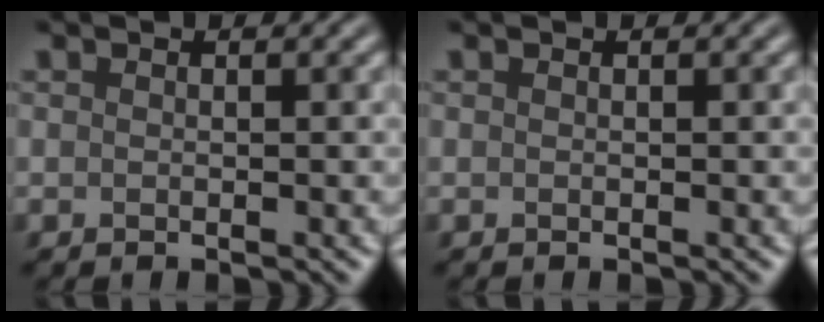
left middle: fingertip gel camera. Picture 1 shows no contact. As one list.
[{"total": 0.0}]